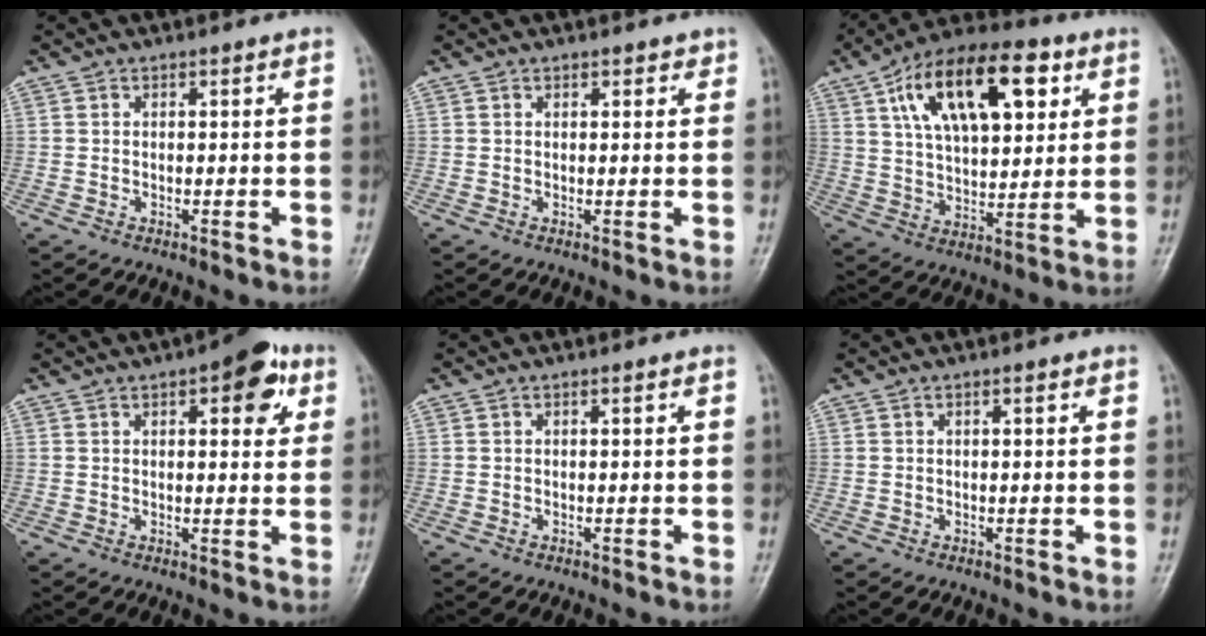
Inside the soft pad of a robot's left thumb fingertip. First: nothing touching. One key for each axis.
{"total": 1.2, "fx": 0.9, "fy": 0.7, "fz": 0.5, "tx": 0.002, "ty": -0.004, "tz": 0.008}
{"total": 20.1, "fx": 7.9, "fy": 9.9, "fz": 15.6, "tx": -0.224, "ty": -0.009, "tz": 0.130}
{"total": 8.1, "fx": 3.5, "fy": 3.5, "fz": 6.4, "tx": -0.052, "ty": -0.005, "tz": 0.035}
{"total": 0.0}
{"total": 0.8, "fx": 0.3, "fy": 0.2, "fz": 0.7, "tx": -0.012, "ty": 0.002, "tz": 0.003}